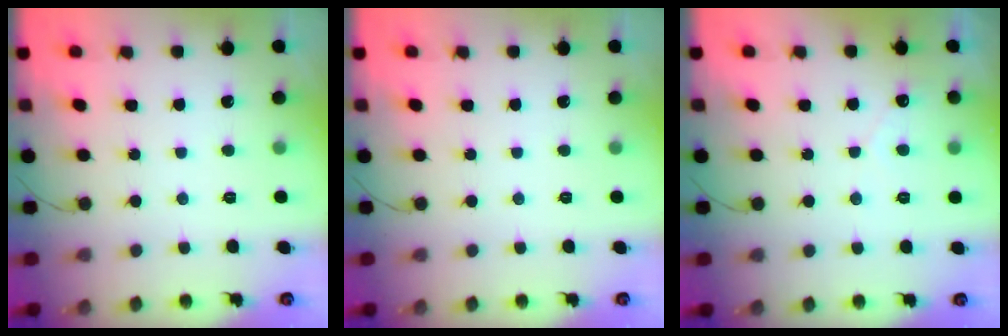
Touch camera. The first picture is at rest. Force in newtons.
{"total": 0.0}
{"total": 2.2, "press": 2.2, "slide": 0.1}